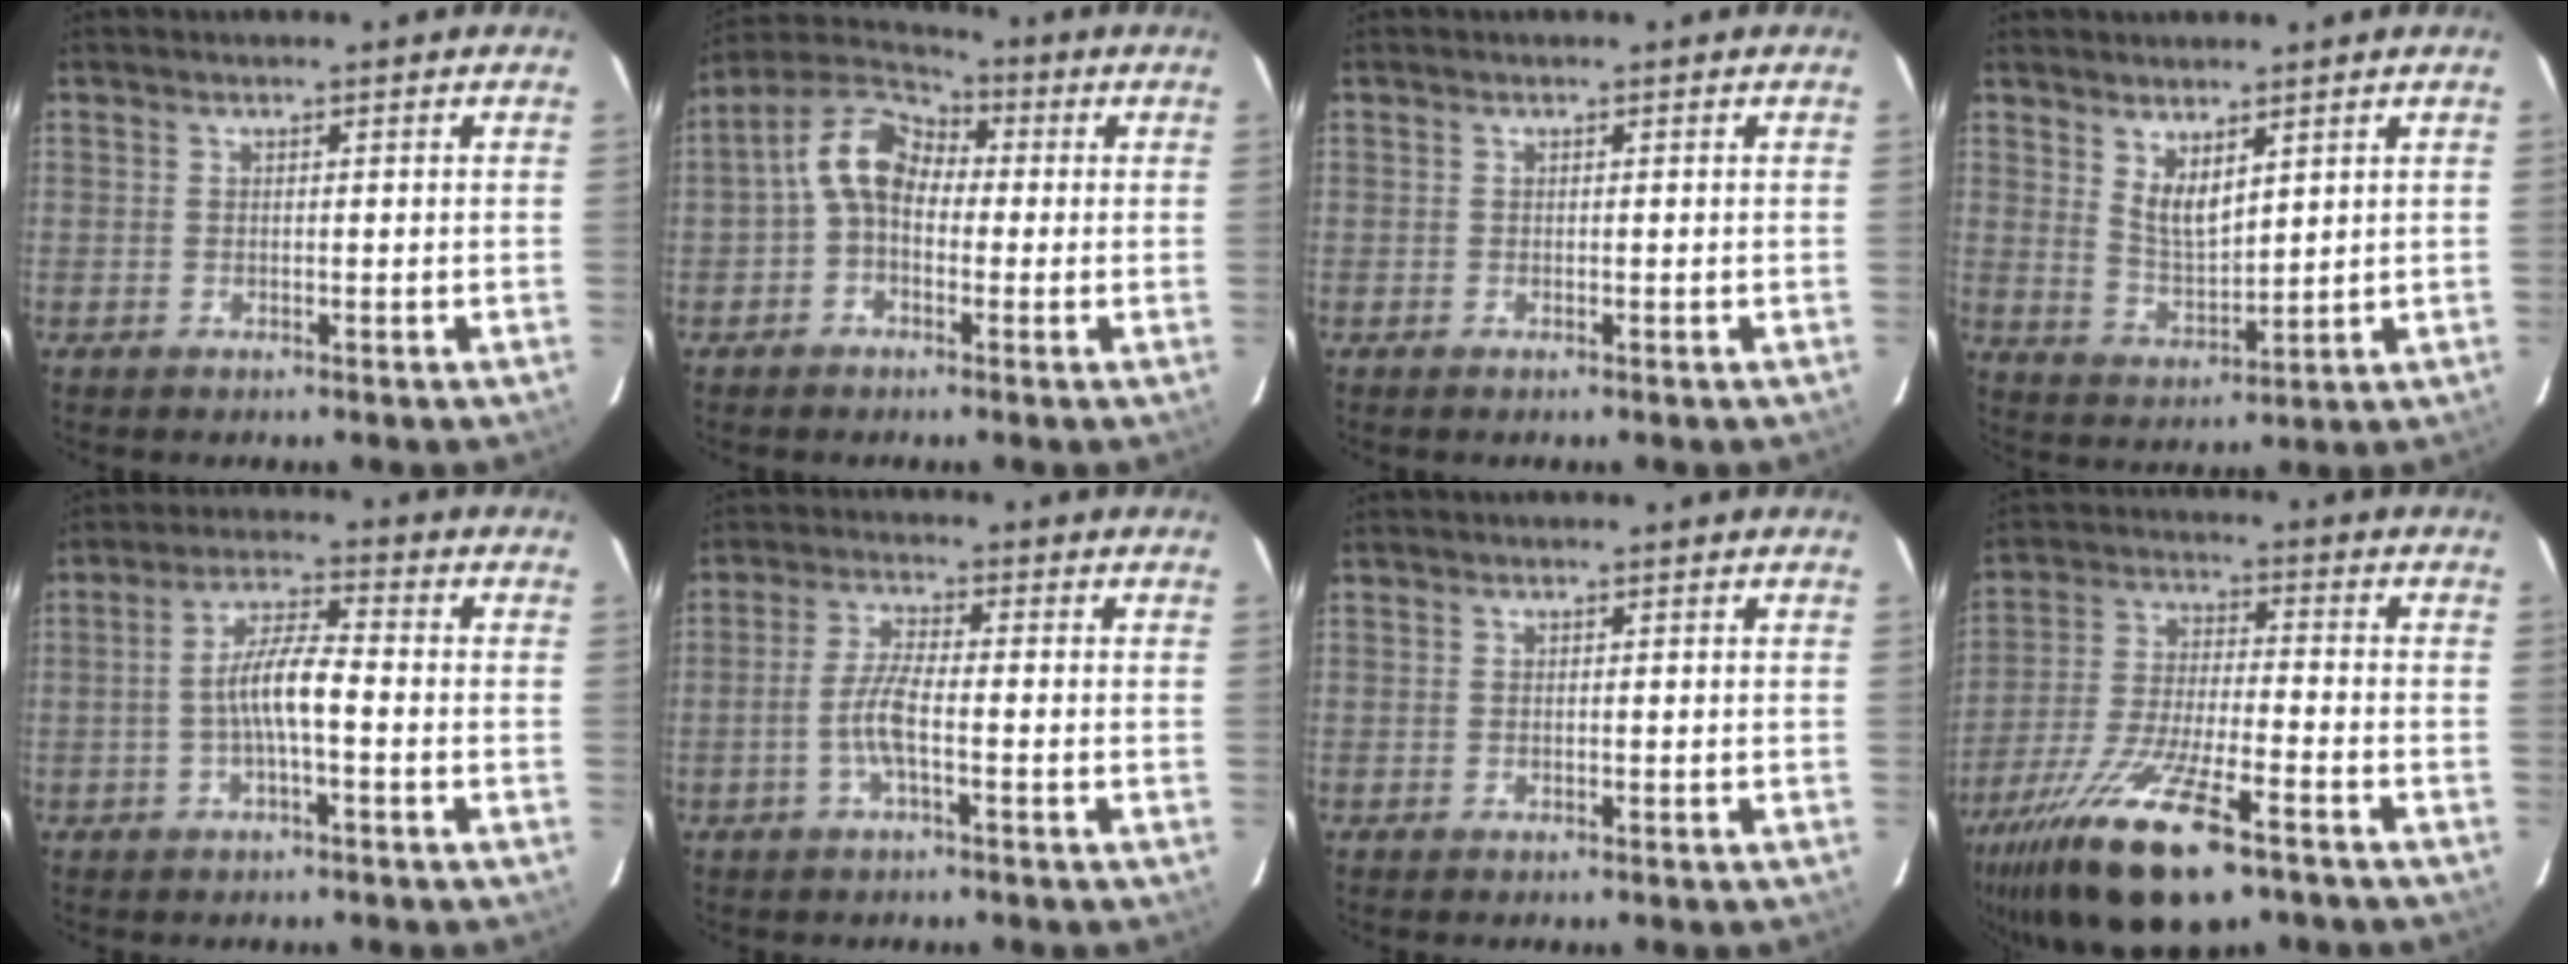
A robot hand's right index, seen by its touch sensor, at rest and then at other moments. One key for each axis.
{"total": 8.7, "fx": -0.5, "fy": 6.3, "fz": 6.0, "tx": -0.120, "ty": 0.031, "tz": -0.022}
{"total": 0.0}
{"total": 6.0, "fx": 3.8, "fy": 2.3, "fz": 4.0, "tx": -0.069, "ty": -0.007, "tz": 0.076}
{"total": 6.7, "fx": -1.6, "fy": 1.1, "fz": 6.4, "tx": -0.129, "ty": 0.011, "tz": -0.030}
{"total": 5.5, "fx": -1.9, "fy": 0.9, "fz": 5.1, "tx": -0.108, "ty": 0.002, "tz": -0.038}
{"total": 0.0}
{"total": 20.1, "fx": -13.0, "fy": 5.6, "fz": 14.2, "tx": -0.291, "ty": -0.054, "tz": -0.236}